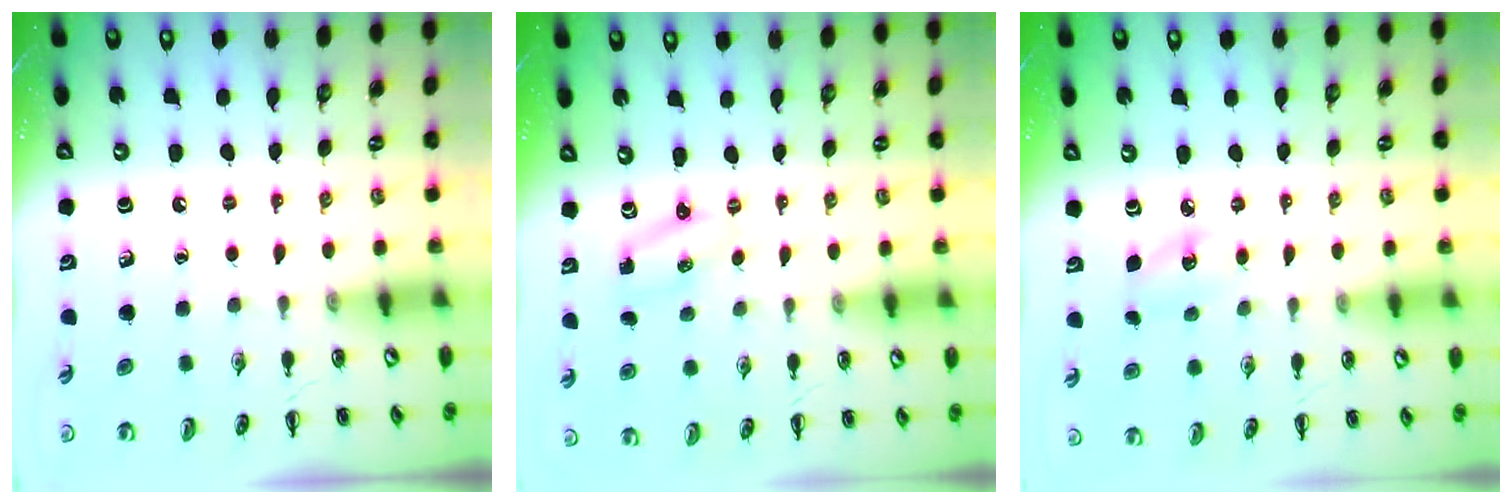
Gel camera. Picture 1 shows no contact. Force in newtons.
{"total": 2.3, "press": 2.3, "slide": 0.6}
{"total": 5.6, "press": 5.4, "slide": 1.4}